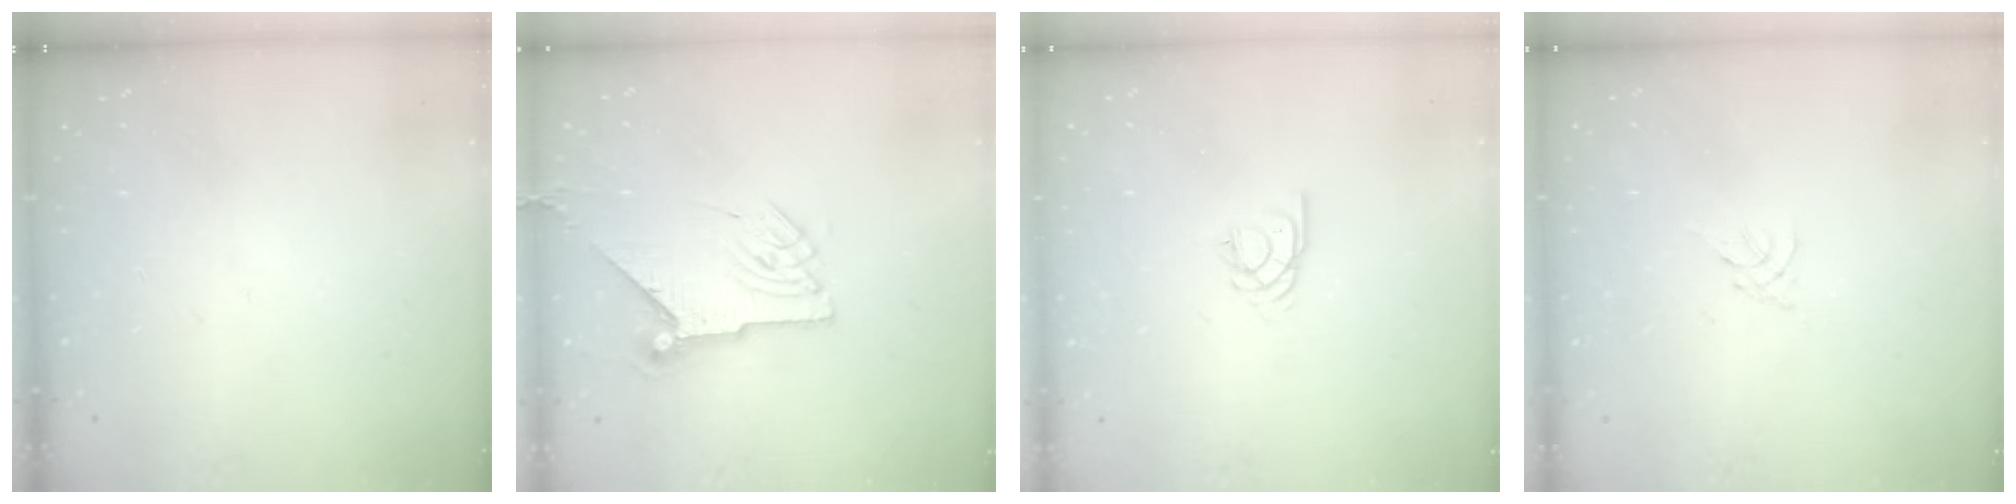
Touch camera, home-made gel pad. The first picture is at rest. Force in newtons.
{"total": 8.3, "press": 8.3, "slide": 0.3}
{"total": 2.3, "press": 2.3, "slide": 0.2}
{"total": 0.0}